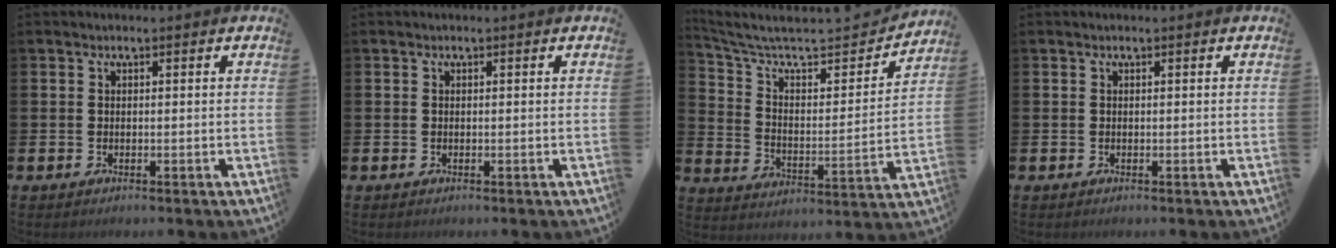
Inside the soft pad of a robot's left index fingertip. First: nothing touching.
{"total": 0.0}
{"total": 6.9, "force": [5.8, 2.2, 3.2], "torque": [-0.098, -0.042, 0.092]}
{"total": 0.0}